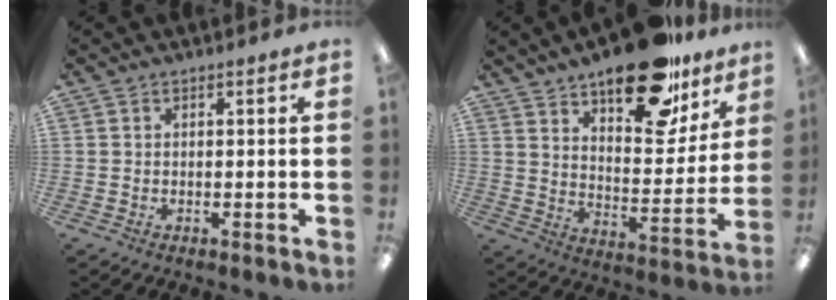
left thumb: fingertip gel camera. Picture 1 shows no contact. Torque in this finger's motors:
{"motor_torque": [0.44, 0.59, 1.58, -1.19, 0.16]}